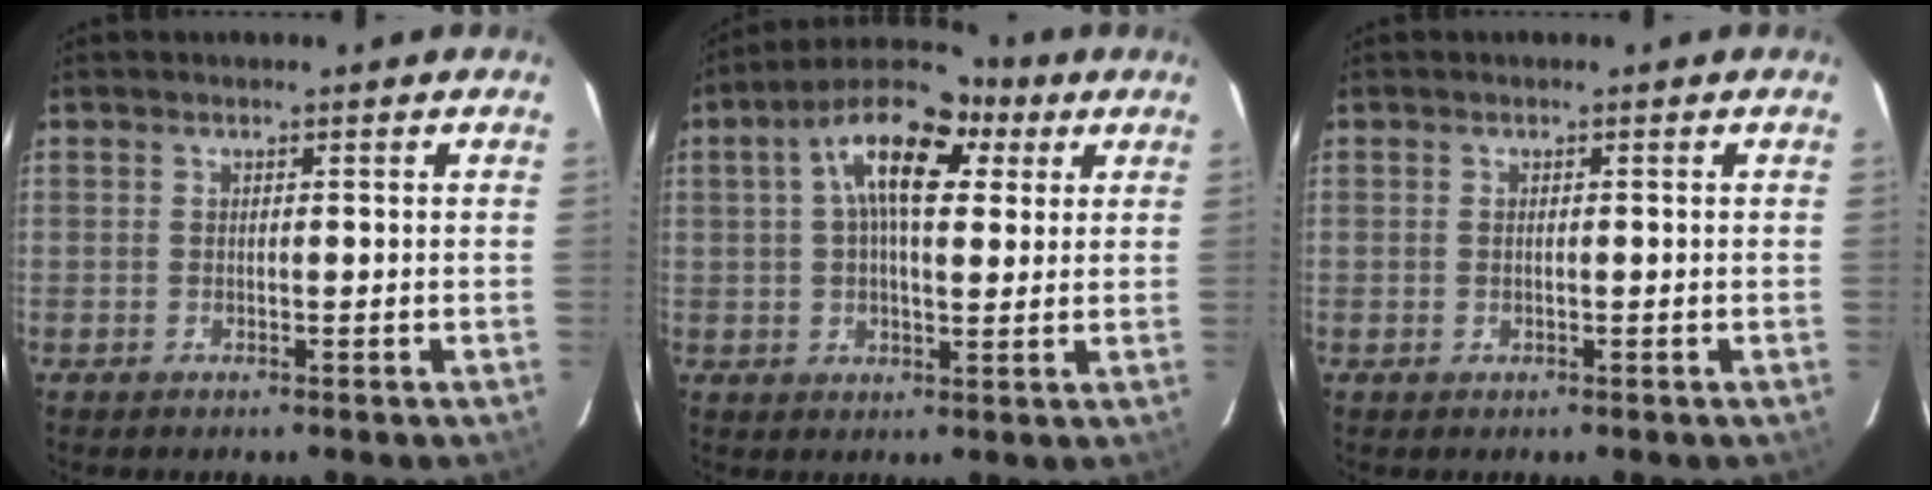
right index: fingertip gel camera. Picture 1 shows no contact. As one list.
[{"total": 14.5, "force": [5.3, 6.7, 11.7], "torque": [-0.204, 0.034, 0.074]}, {"total": 0.6, "force": [-0.1, 0.4, 0.3], "torque": [-0.006, 0.001, -0.002]}]